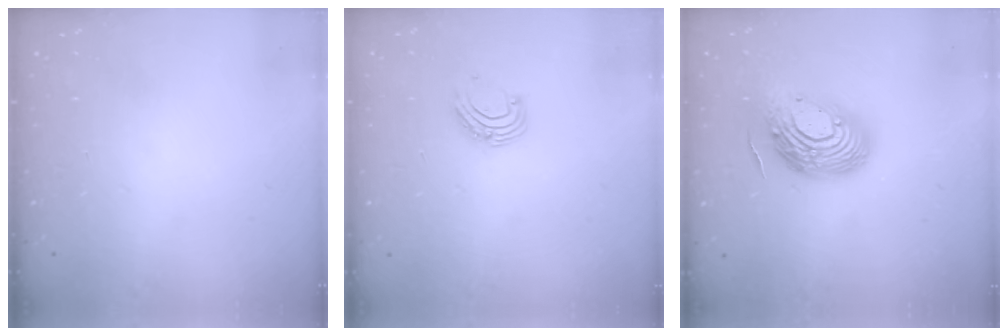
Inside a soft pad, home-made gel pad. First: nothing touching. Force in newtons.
{"total": 7.3, "press": 7.3, "slide": 0.9}
{"total": 16.1, "press": 16.1, "slide": 1.3}